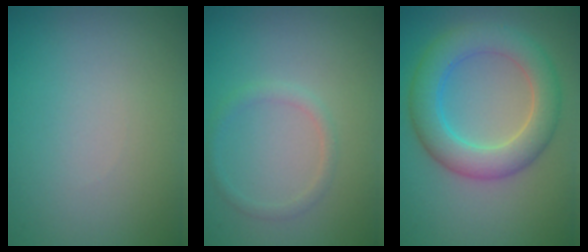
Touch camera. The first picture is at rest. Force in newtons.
{"total": 1.2, "press": 1.2, "slide": 0.0}
{"total": 5.7, "press": 5.7, "slide": 0.1}